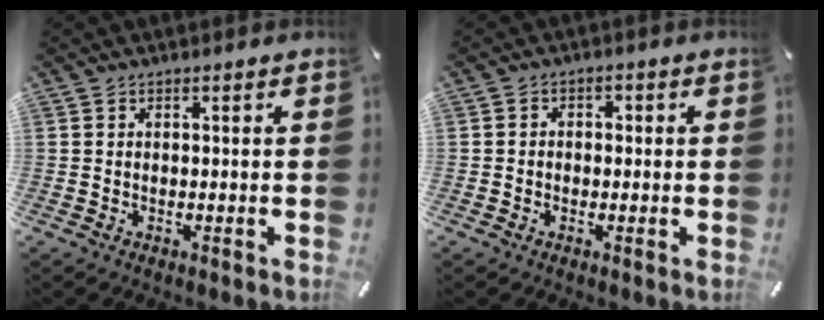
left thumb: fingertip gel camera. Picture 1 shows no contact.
{"total": 2.1, "force": [-0.9, 1.7, 0.8], "torque": [-0.014, 0.011, -0.021]}